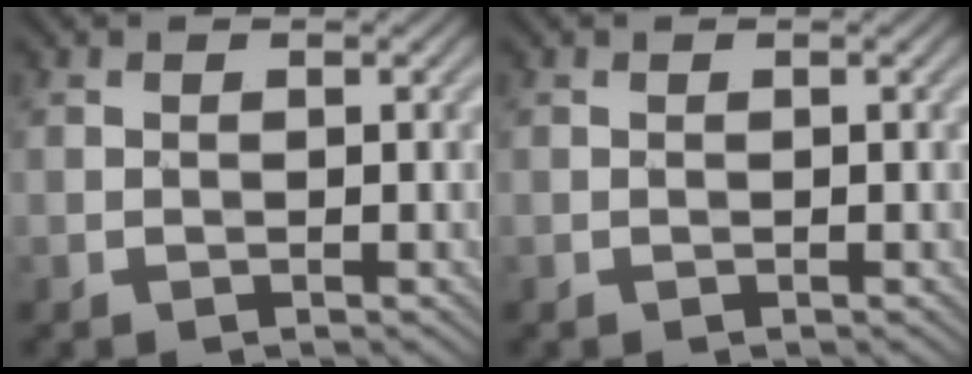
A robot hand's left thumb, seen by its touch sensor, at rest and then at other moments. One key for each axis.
{"total": 0.0}